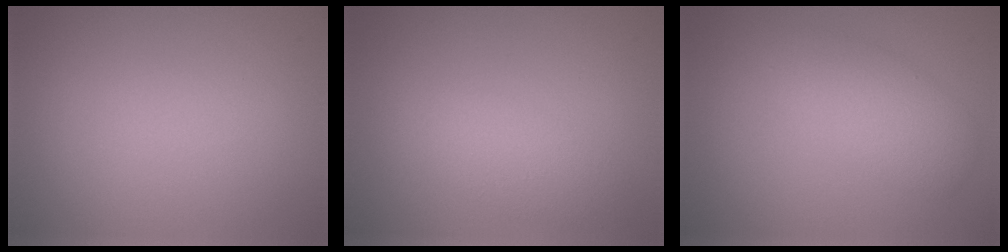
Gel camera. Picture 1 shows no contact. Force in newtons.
{"total": 2.8, "press": 2.8, "slide": 0.2}
{"total": 3.4, "press": 3.4, "slide": 0.1}